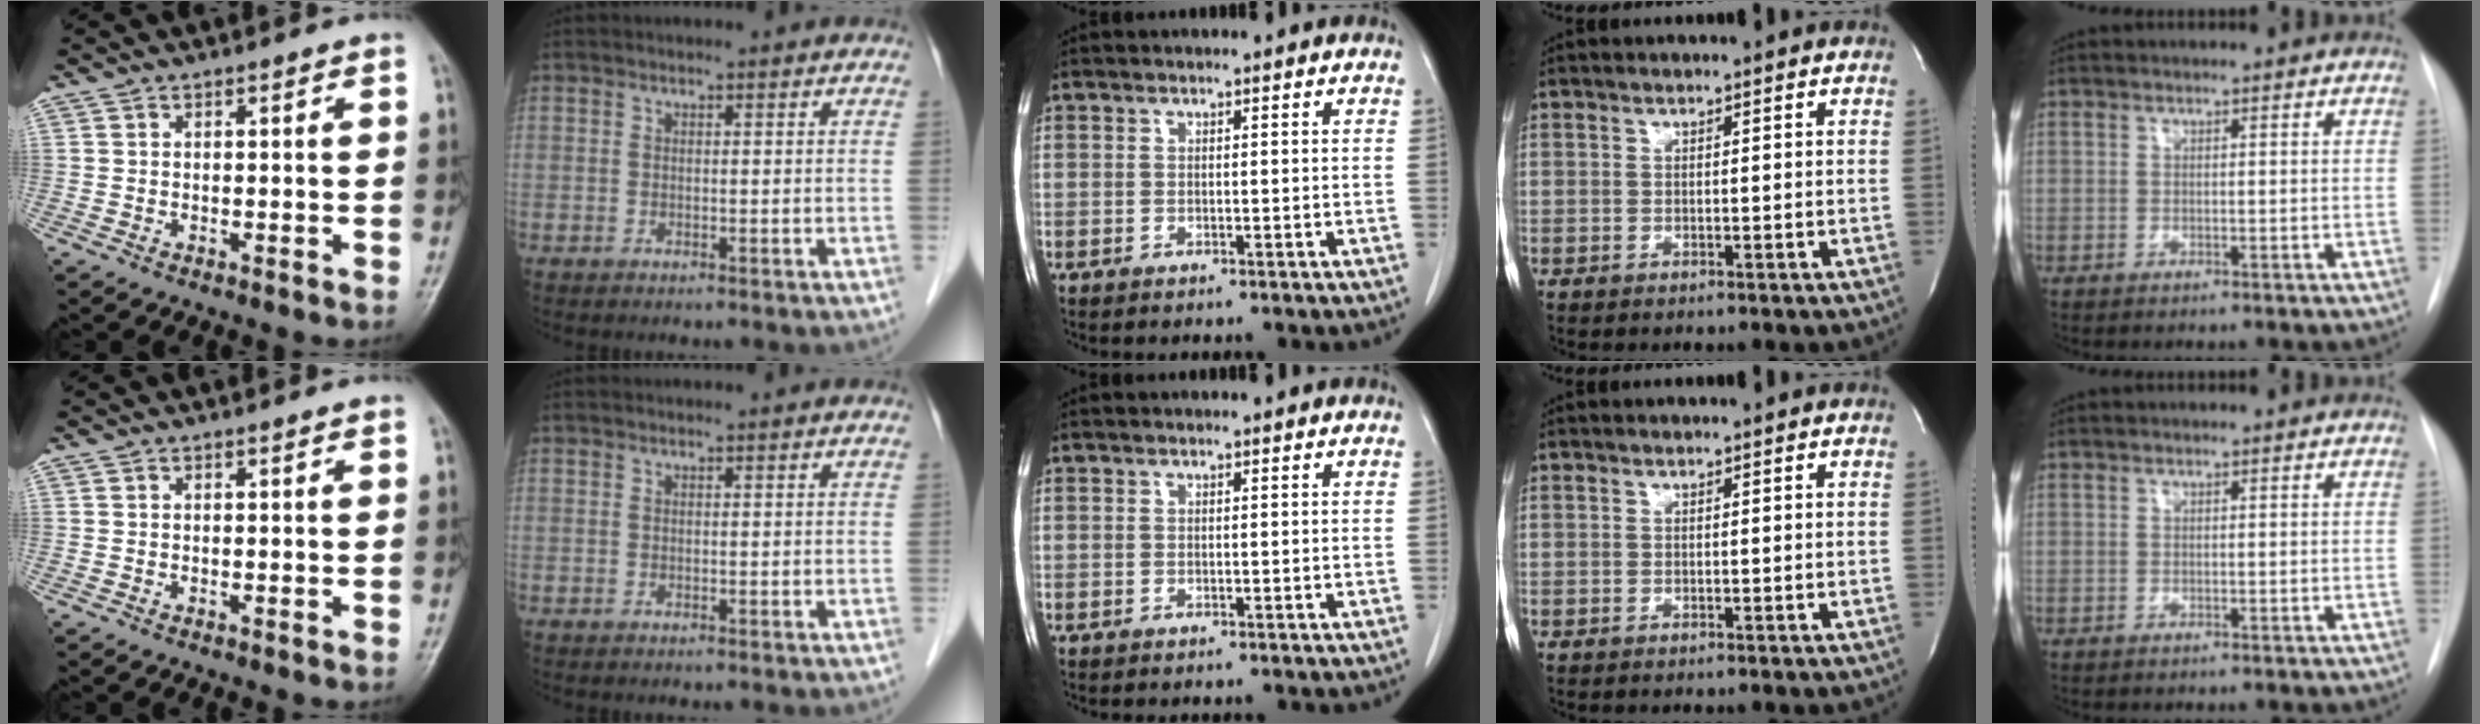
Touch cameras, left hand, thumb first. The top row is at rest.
{}